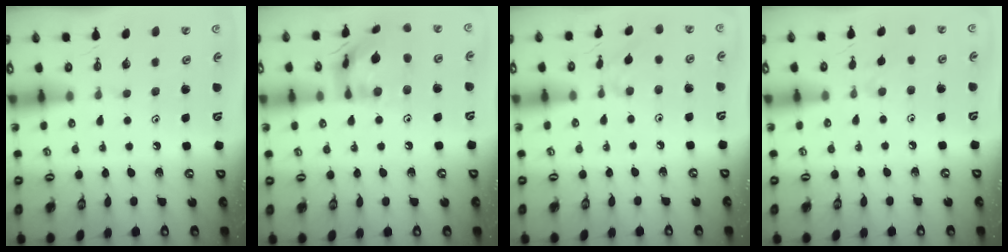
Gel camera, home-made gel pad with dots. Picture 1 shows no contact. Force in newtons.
{"total": 15.9, "press": 15.8, "slide": 1.4}
{"total": 1.1, "press": 1.0, "slide": 0.2}
{"total": 6.3, "press": 6.2, "slide": 0.7}